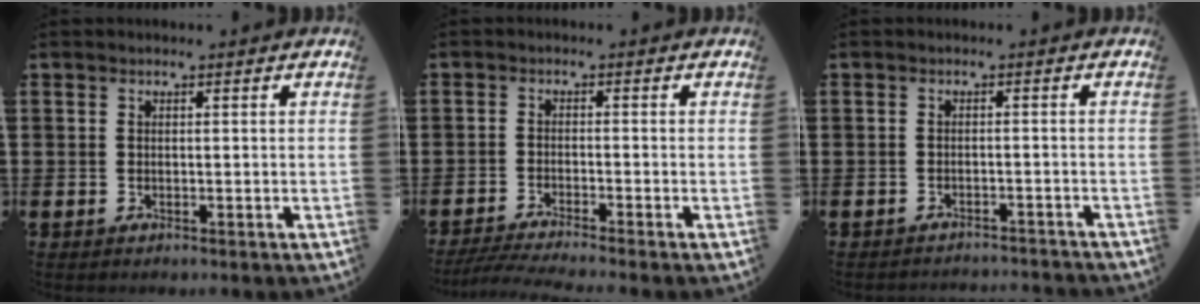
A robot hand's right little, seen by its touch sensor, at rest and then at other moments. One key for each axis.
{"total": 2.6, "fx": -2.2, "fy": -0.1, "fz": 1.4, "tx": -0.021, "ty": -0.001, "tz": -0.040}
{"total": 1.3, "fx": -1.3, "fy": -0.1, "fz": -0.1, "tx": -0.001, "ty": 0.004, "tz": -0.027}